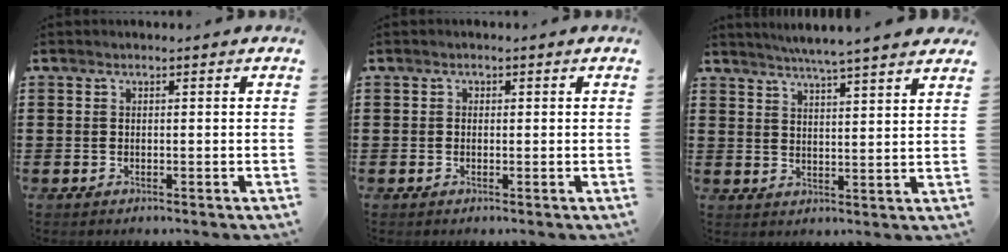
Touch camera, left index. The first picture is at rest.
{"total": 0.5, "force": [-0.2, 0.5, 0.1], "torque": [-0.005, 0.001, -0.003]}
{"total": 4.3, "force": [3.9, -0.9, 1.3], "torque": [-0.041, -0.019, 0.067]}